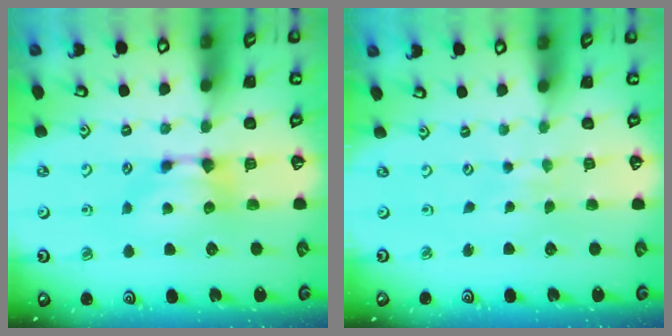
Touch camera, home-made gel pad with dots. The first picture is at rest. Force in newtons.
{"total": 4.2, "press": 4.2, "slide": 0.3}